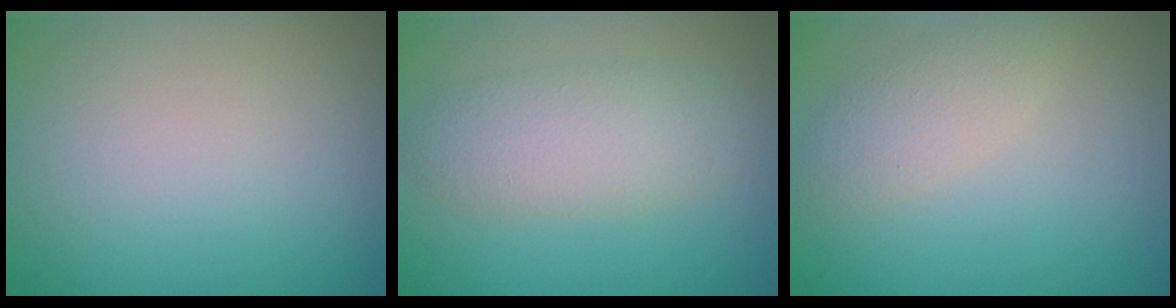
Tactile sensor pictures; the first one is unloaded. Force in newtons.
{"total": 4.0, "press": 4.0, "slide": 0.1}
{"total": 2.5, "press": 2.5, "slide": 0.1}